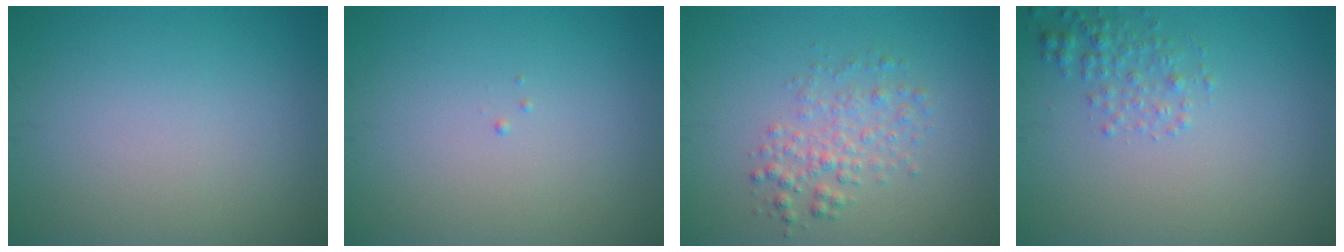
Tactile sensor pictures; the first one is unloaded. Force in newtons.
{"total": 0.0}
{"total": 2.6, "press": 2.6, "slide": 0.1}
{"total": 1.9, "press": 1.9, "slide": 0.1}